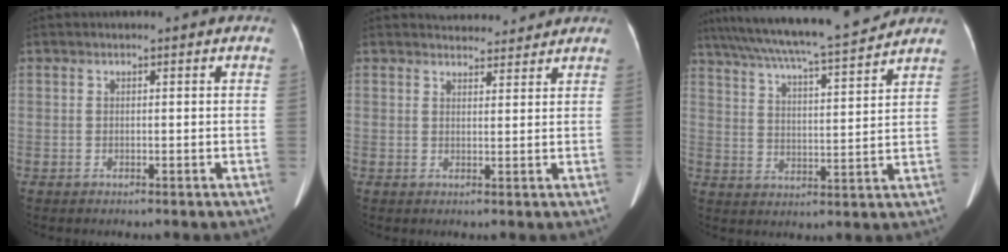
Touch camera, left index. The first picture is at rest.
{"total": 4.8, "force": [4.5, 1.6, 0.3], "torque": [0.000, 0.006, 0.053]}
{"total": 17.9, "force": [15.8, 0.5, 8.3], "torque": [-0.151, 0.006, 0.239]}